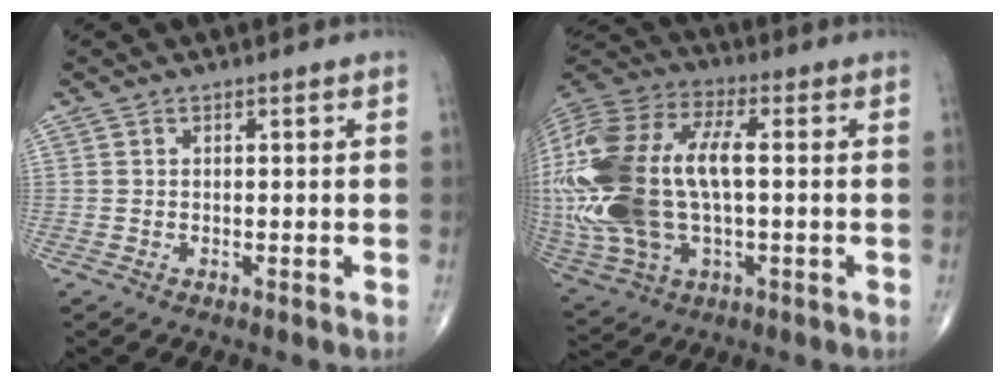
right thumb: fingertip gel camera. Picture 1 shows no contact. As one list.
[{"total": 28.9, "force": [0.9, 15.2, 24.6], "torque": [-0.596, 0.020, 0.029]}]